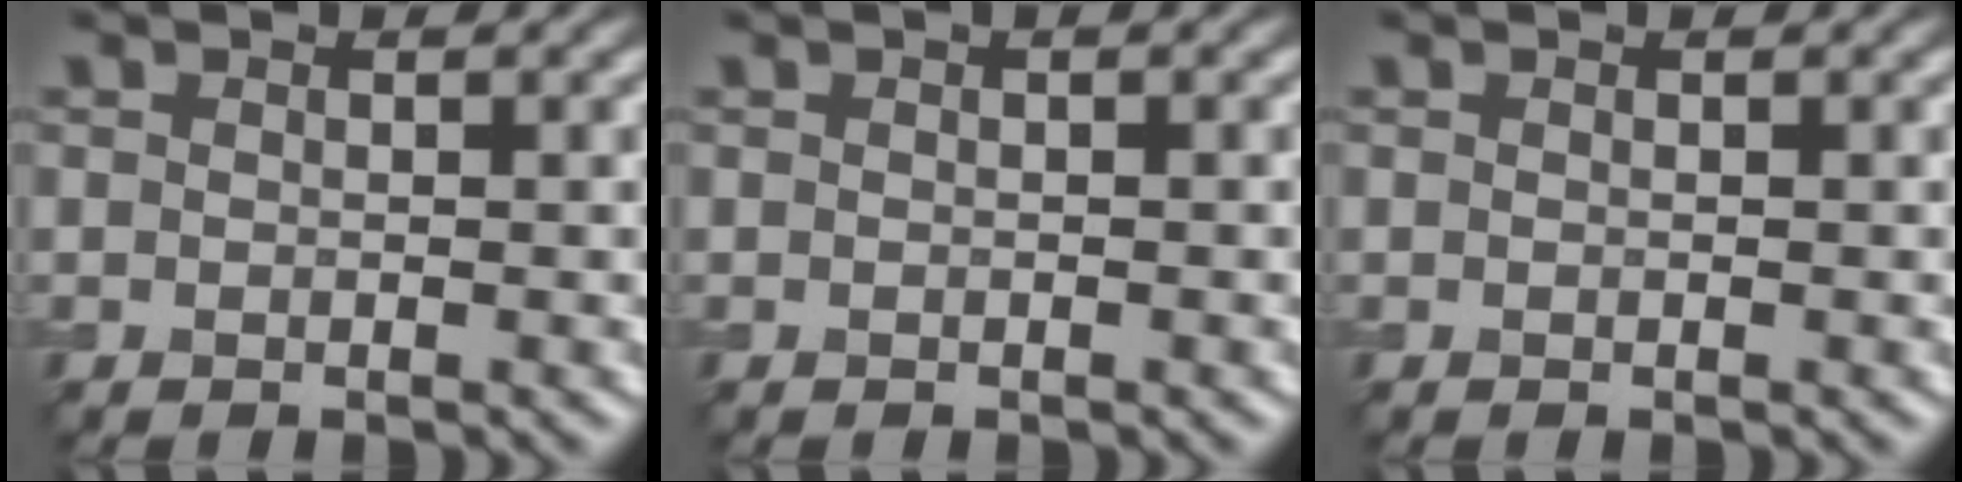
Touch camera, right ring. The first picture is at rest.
{"total": 0.5, "force": [0.2, 0.2, 0.4], "torque": [-0.013, 0.001, -0.001]}
{"total": 0.0}